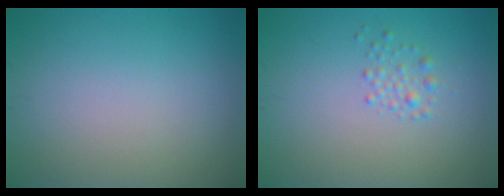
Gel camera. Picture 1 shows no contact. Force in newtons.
{"total": 1.2, "press": 1.2, "slide": 0.0}